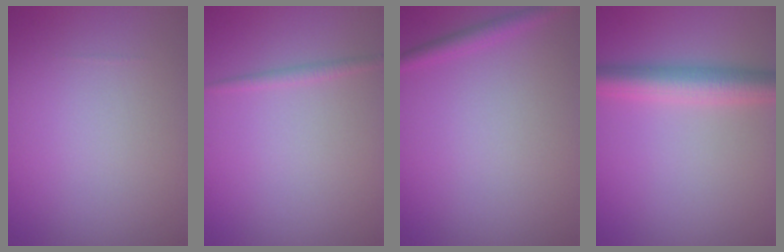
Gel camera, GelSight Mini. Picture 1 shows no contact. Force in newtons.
{"total": 0.9, "press": 0.9, "slide": 0.1}
{"total": 1.5, "press": 1.4, "slide": 0.1}
{"total": 4.6, "press": 4.6, "slide": 0.1}